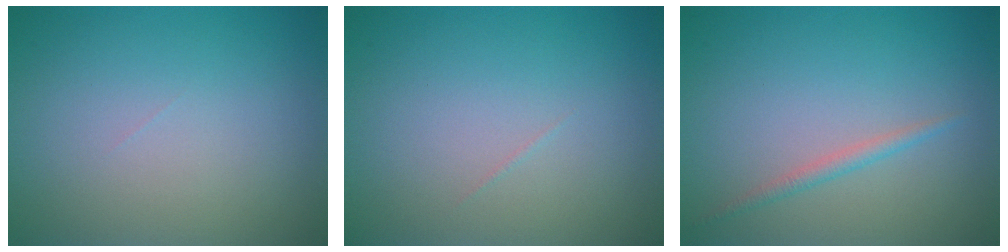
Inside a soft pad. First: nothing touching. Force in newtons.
{"total": 0.0}
{"total": 1.2, "press": 1.2, "slide": 0.1}